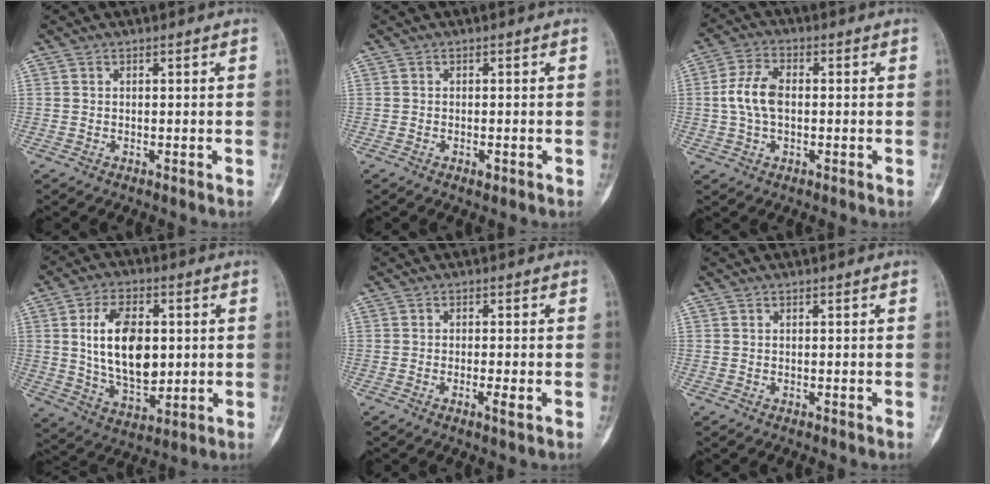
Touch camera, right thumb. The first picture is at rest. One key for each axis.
{"total": 1.1, "fx": -0.6, "fy": 0.5, "fz": 0.8, "tx": -0.012, "ty": 0.000, "tz": -0.008}
{"total": 7.2, "fx": -0.1, "fy": 4.2, "fz": 5.9, "tx": -0.124, "ty": 0.015, "tz": -0.007}
{"total": 14.9, "fx": 1.9, "fy": 8.7, "fz": 11.9, "tx": -0.185, "ty": -0.012, "tz": 0.040}
{"total": 2.1, "fx": -0.8, "fy": 0.2, "fz": 1.9, "tx": -0.037, "ty": -0.004, "tz": -0.017}
{"total": 0.0}